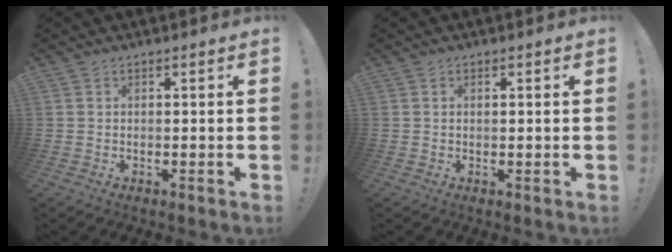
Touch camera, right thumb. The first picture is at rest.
{"total": 0.6, "force": [0.5, 0.0, 0.4], "torque": [0.000, -0.002, 0.008]}